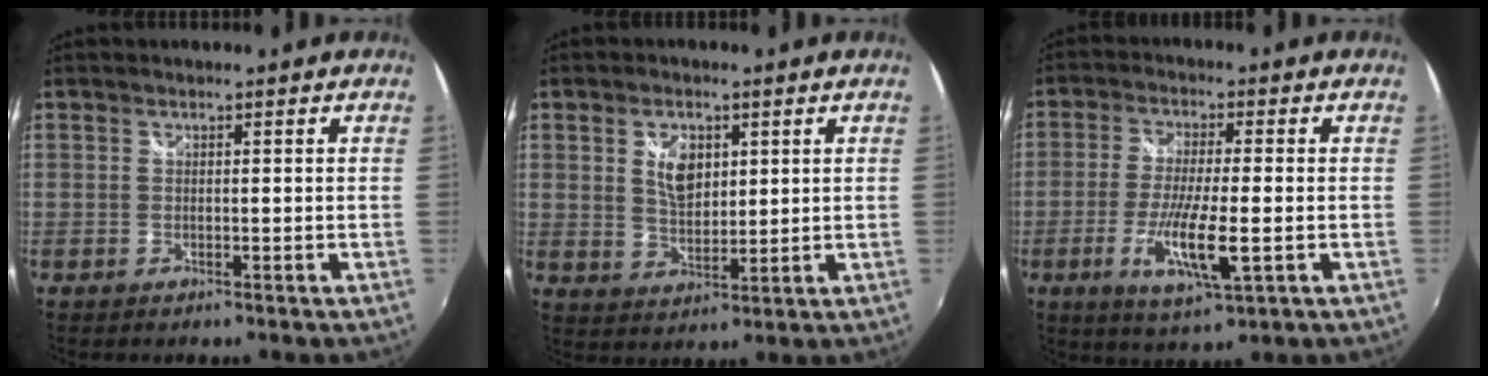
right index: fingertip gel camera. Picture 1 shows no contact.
{"total": 6.2, "force": [2.0, 3.6, 4.6], "torque": [-0.079, 0.003, 0.039]}
{"total": 10.3, "force": [-3.1, 1.6, 9.7], "torque": [-0.190, -0.019, -0.056]}